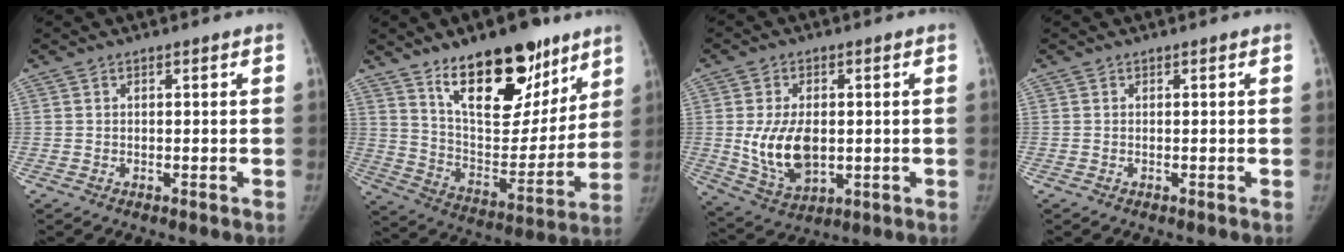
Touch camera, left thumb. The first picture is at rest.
{"total": 23.3, "force": [14.4, 10.8, 14.8], "torque": [-0.168, -0.071, 0.238]}
{"total": 11.4, "force": [-0.1, 7.0, 8.9], "torque": [-0.152, -0.009, 0.013]}
{"total": 0.0}